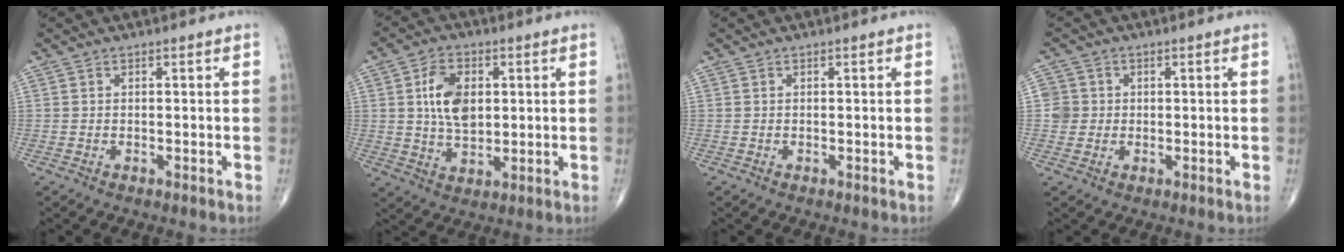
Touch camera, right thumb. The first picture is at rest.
{"total": 9.1, "force": [1.8, 5.7, 6.9], "torque": [-0.109, -0.006, 0.034]}
{"total": 0.0}
{"total": 3.4, "force": [0.2, 3.4, 0.3], "torque": [0.020, 0.006, 0.003]}